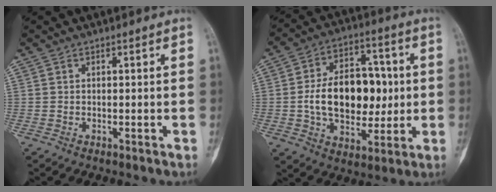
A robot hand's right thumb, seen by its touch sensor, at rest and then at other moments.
{"total": 18.2, "force": [0.1, 11.8, 13.9], "torque": [-0.185, 0.022, 0.007]}